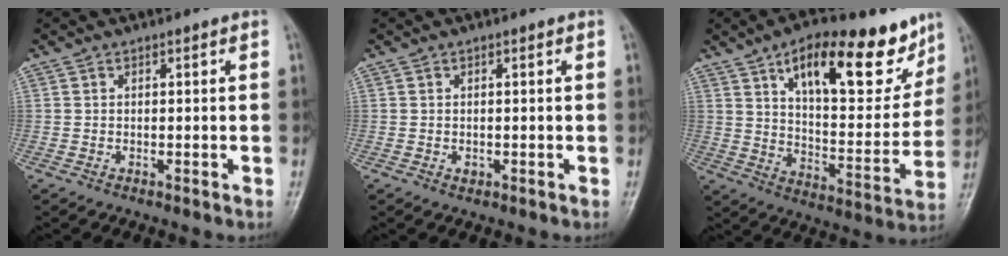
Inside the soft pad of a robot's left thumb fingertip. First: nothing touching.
{"total": 0.7, "force": [-0.1, 0.6, 0.4], "torque": [-0.003, 0.000, 0.000]}
{"total": 22.1, "force": [13.1, 9.2, 15.3], "torque": [-0.179, -0.047, 0.207]}